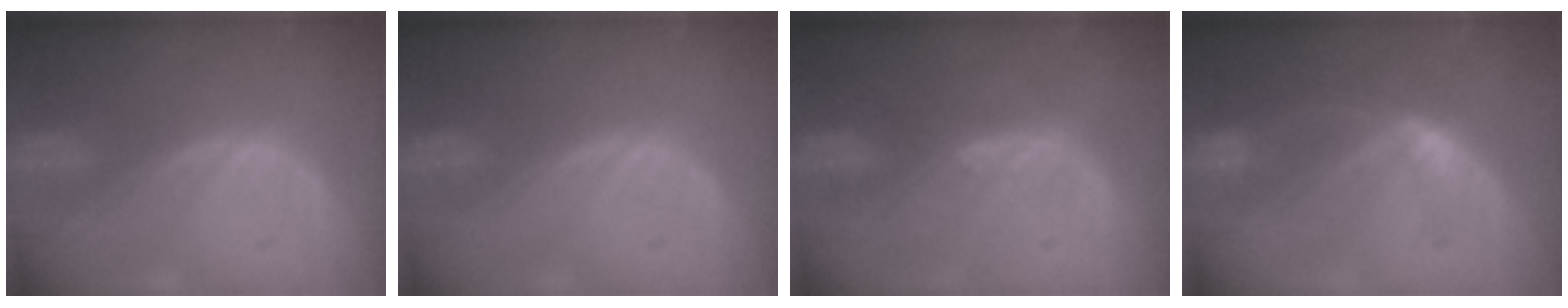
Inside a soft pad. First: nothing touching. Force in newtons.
{"total": 0.0}
{"total": 2.0, "press": 1.9, "slide": 0.7}
{"total": 5.2, "press": 4.8, "slide": 1.9}